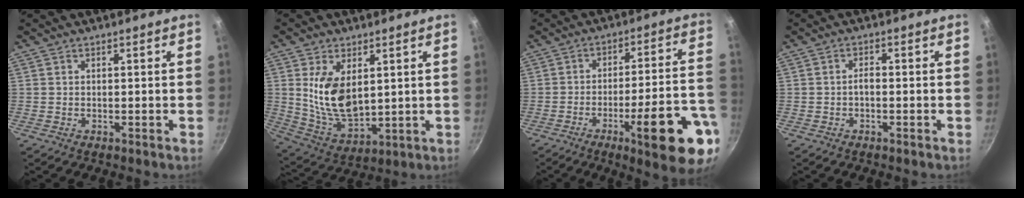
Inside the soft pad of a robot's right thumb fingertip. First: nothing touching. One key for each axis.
{"total": 12.6, "fx": 2.7, "fy": 7.2, "fz": 10.0, "tx": -0.174, "ty": -0.030, "tz": 0.068}
{"total": 19.4, "fx": -8.8, "fy": 3.8, "fz": 16.8, "tx": -0.198, "ty": 0.038, "tz": -0.120}
{"total": 1.5, "fx": -0.6, "fy": 0.7, "fz": 1.2, "tx": -0.017, "ty": 0.010, "tz": -0.011}